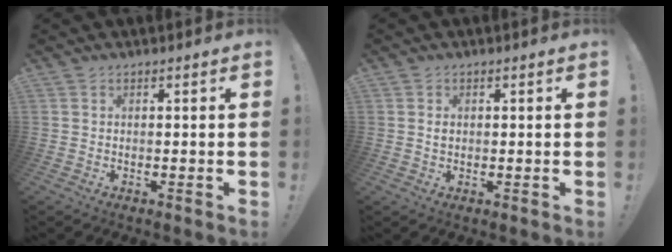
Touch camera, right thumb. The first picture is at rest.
{"total": 1.0, "force": [0.1, 0.8, 0.5], "torque": [-0.005, 0.001, 0.001]}